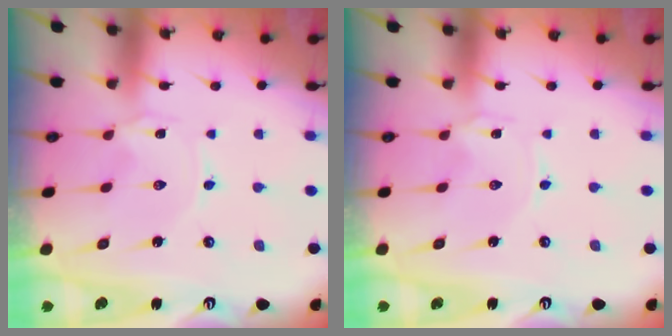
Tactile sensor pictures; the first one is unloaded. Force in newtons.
{"total": 0.0}